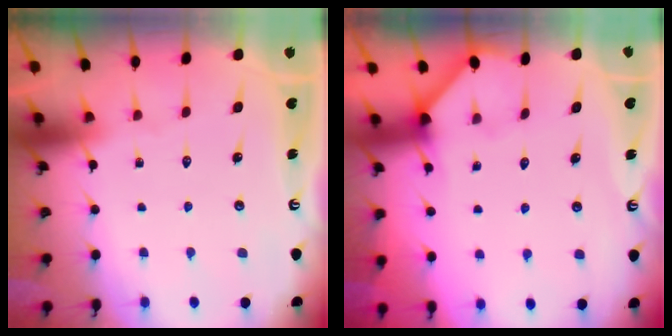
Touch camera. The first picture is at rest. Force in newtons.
{"total": 2.6, "press": 2.6, "slide": 0.2}